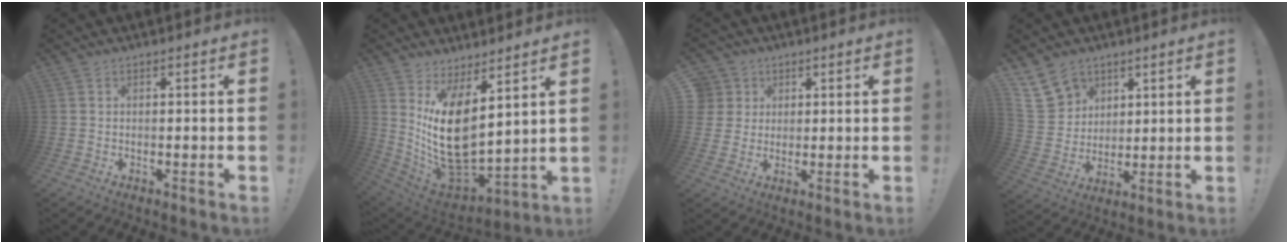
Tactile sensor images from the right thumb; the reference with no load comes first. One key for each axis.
{"total": 16.9, "fx": 5.8, "fy": 8.4, "fz": 13.5, "tx": -0.271, "ty": -0.070, "tz": 0.109}
{"total": 6.2, "fx": 2.1, "fy": 5.7, "fz": 1.0, "tx": -0.019, "ty": -0.009, "tz": 0.045}
{"total": 11.5, "fx": 7.2, "fy": 8.3, "fz": 3.1, "tx": -0.060, "ty": -0.038, "tz": 0.149}